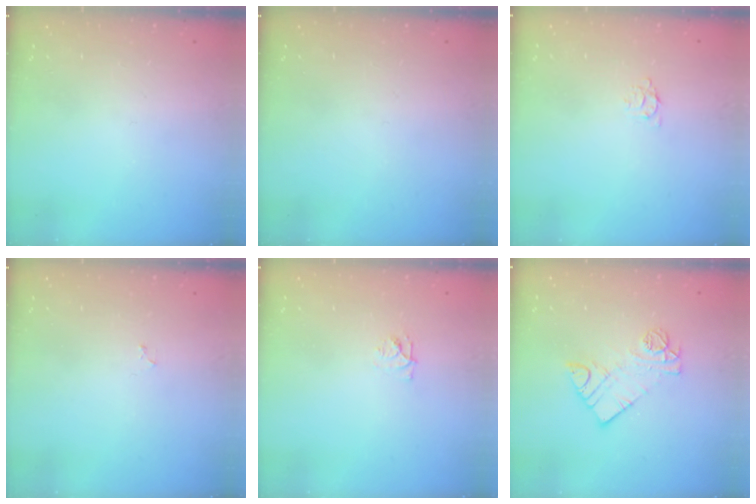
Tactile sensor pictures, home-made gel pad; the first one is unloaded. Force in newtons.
{"total": 0.0}
{"total": 3.6, "press": 3.5, "slide": 0.4}
{"total": 2.2, "press": 2.1, "slide": 0.3}
{"total": 4.4, "press": 4.3, "slide": 0.5}
{"total": 10.1, "press": 10.0, "slide": 0.7}